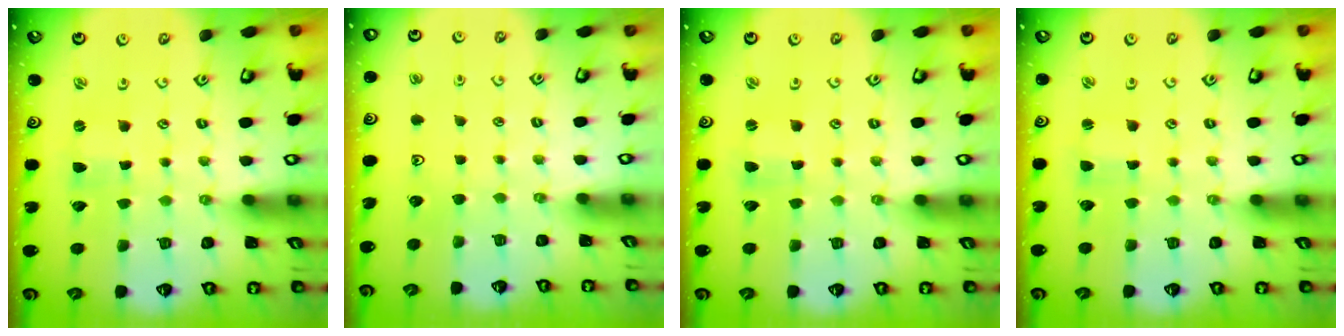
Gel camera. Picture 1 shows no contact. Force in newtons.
{"total": 0.0}
{"total": 0.0}
{"total": 0.7, "press": 0.7, "slide": 0.1}